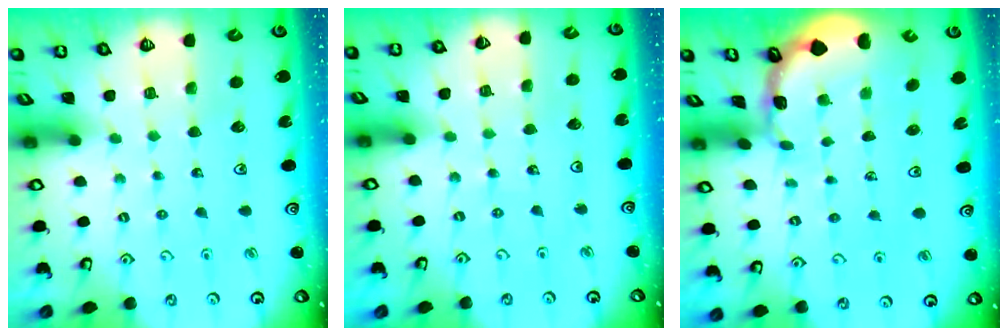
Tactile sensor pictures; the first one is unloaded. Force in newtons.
{"total": 2.6, "press": 2.6, "slide": 0.2}
{"total": 1.5, "press": 1.5, "slide": 0.2}